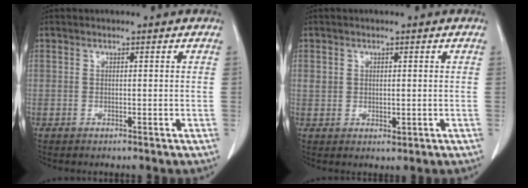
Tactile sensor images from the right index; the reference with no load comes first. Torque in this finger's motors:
{"motor_torque": [0.16, 0.05, 0.08, 0.01]}